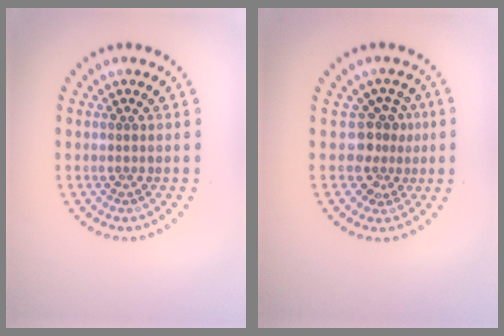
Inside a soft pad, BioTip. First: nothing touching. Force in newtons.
{"total": 2.7, "press": 2.0, "slide": 1.9}